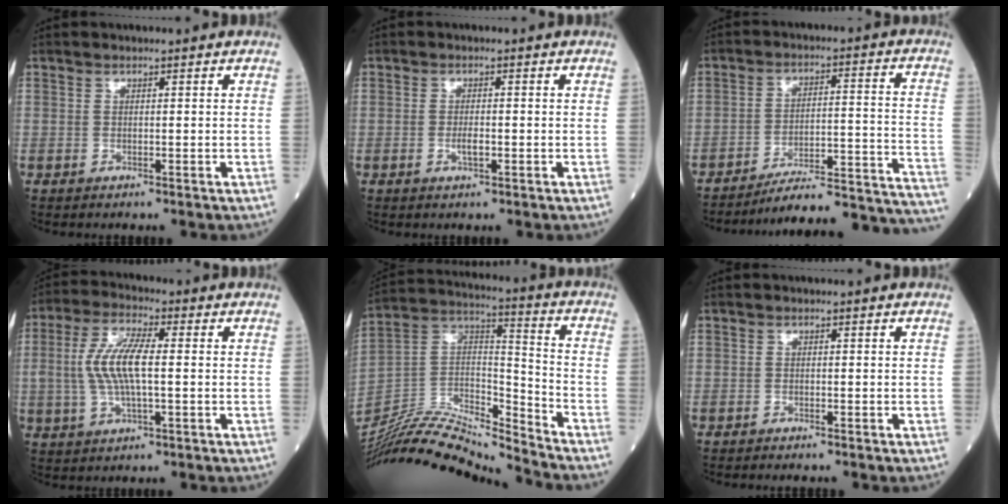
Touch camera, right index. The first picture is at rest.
{"total": 1.8, "force": [-0.5, 0.5, 1.7], "torque": [-0.030, 0.000, -0.009]}
{"total": 23.0, "force": [-21.9, -0.4, 7.1], "torque": [-0.034, 0.008, -0.295]}
{"total": 9.0, "force": [0.2, 2.4, 8.7], "torque": [-0.188, 0.008, 0.003]}
{"total": 20.7, "force": [-19.6, 0.1, 6.7], "torque": [-0.135, 0.027, -0.350]}
{"total": 1.2, "force": [-1.1, 0.0, 0.5], "torque": [-0.006, -0.001, -0.014]}